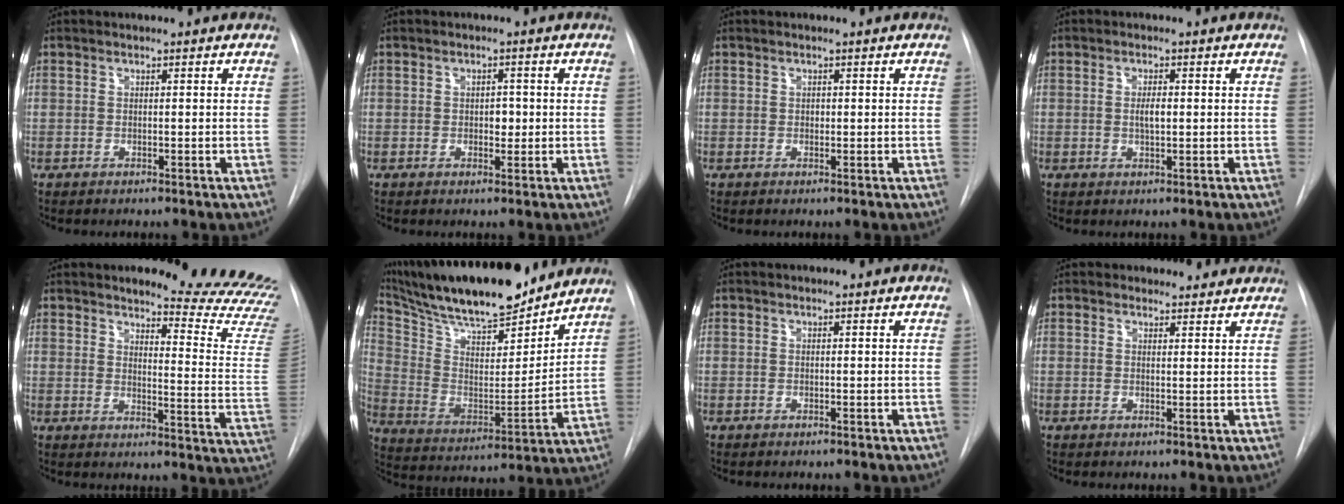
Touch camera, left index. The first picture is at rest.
{"total": 2.0, "force": [-0.5, 1.3, 1.4], "torque": [-0.018, -0.002, -0.005]}
{"total": 0.6, "force": [-0.4, 0.4, 0.2], "torque": [-0.001, -0.002, -0.005]}
{"total": 2.1, "force": [-0.3, 0.6, 2.0], "torque": [-0.037, -0.003, -0.003]}
{"total": 18.2, "force": [17.5, 0.6, 5.0], "torque": [-0.056, -0.161, 0.184]}
{"total": 22.9, "force": [19.9, 4.3, 10.4], "torque": [-0.193, -0.004, 0.324]}
{"total": 0.0}
{"total": 3.3, "force": [2.9, 1.5, -0.2], "torque": [0.010, 0.002, 0.026]}